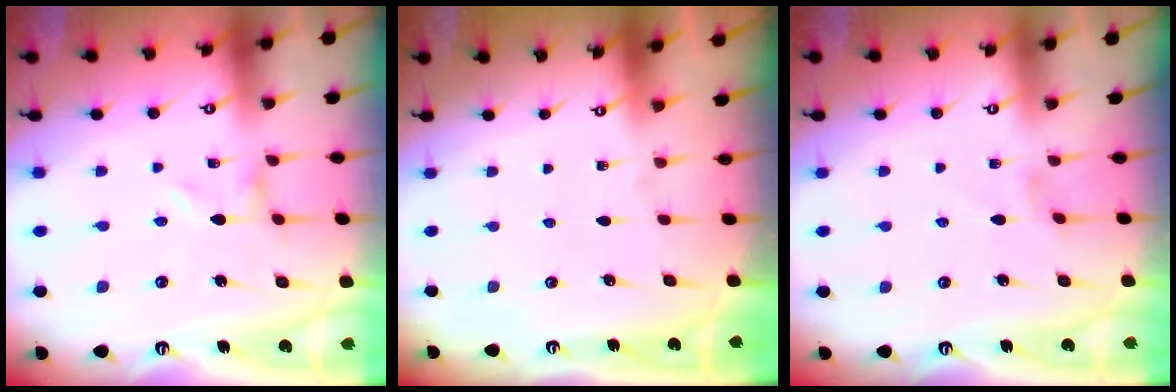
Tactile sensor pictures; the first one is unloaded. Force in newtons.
{"total": 0.0}
{"total": 0.7, "press": 0.6, "slide": 0.4}